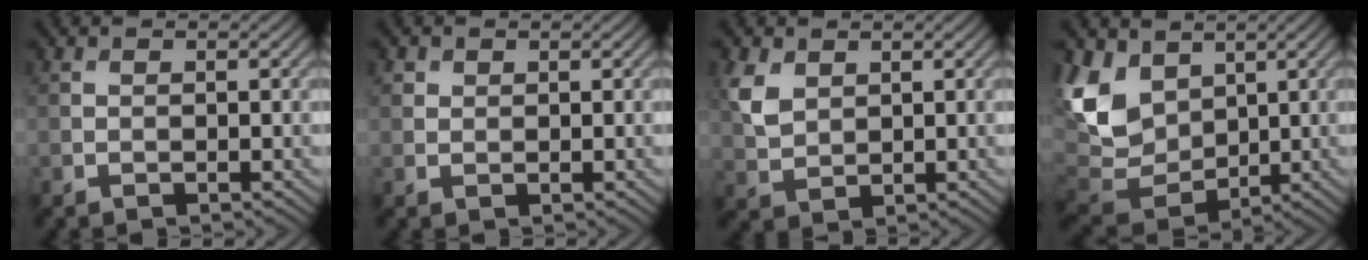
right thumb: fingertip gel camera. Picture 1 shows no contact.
{"total": 1.1, "force": [0.6, 0.9, 0.3], "torque": [-0.003, -0.001, 0.012]}
{"total": 4.4, "force": [1.9, 3.1, 2.5], "torque": [-0.070, 0.000, 0.042]}
{"total": 11.4, "force": [4.0, 8.2, 6.8], "torque": [-0.205, 0.000, 0.078]}